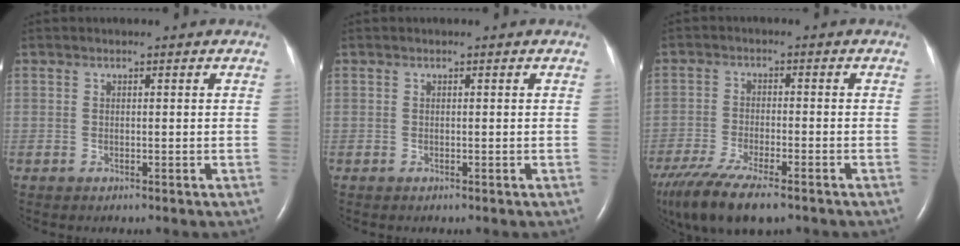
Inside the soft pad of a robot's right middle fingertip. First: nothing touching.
{"total": 0.0}
{"total": 14.4, "force": [-10.7, 3.5, 9.0], "torque": [-0.195, -0.035, -0.177]}